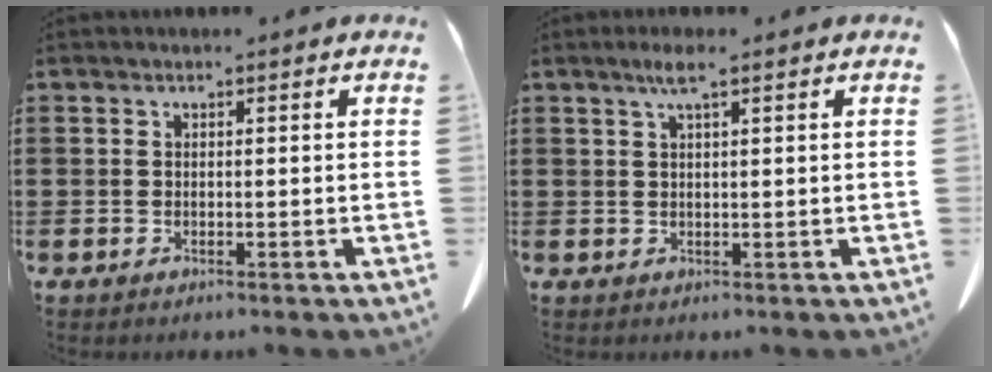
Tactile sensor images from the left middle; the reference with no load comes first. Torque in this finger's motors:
{"motor_torque": [0.83, -0.24, 0.08, 0.09]}